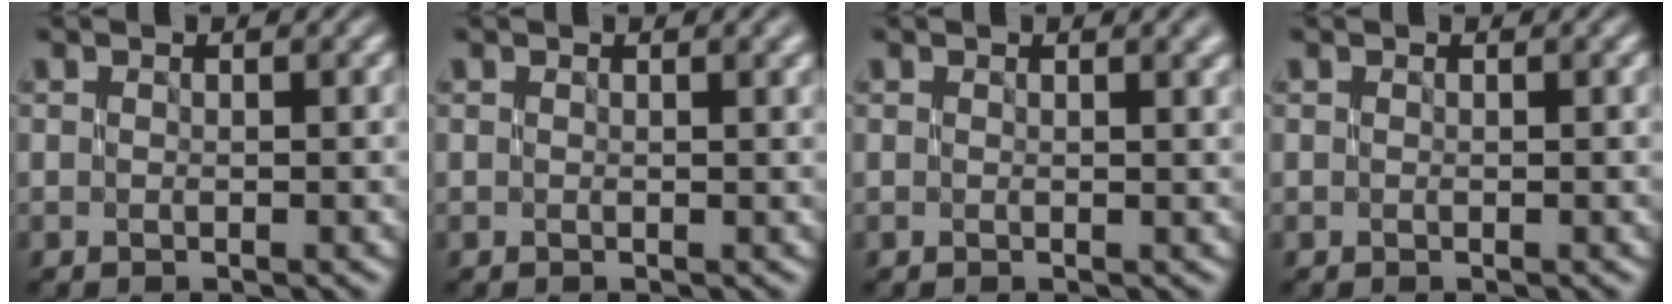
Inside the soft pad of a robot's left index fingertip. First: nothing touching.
{"total": 0.9, "force": [0.2, 0.3, 0.8], "torque": [-0.010, 0.000, 0.000]}
{"total": 1.6, "force": [0.4, 0.6, 1.4], "torque": [-0.012, 0.005, 0.001]}
{"total": 0.0}